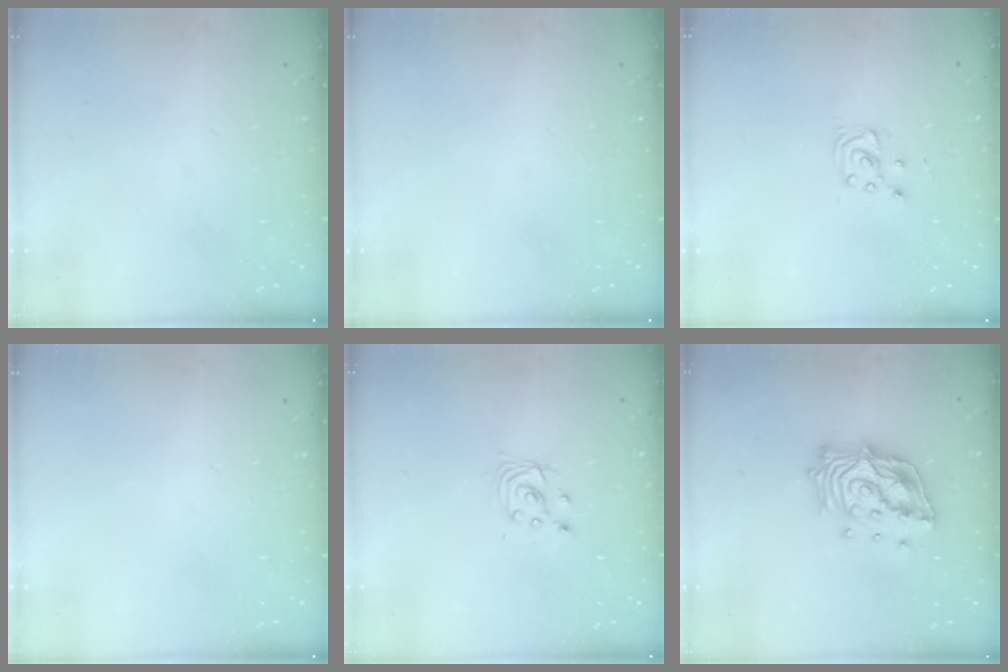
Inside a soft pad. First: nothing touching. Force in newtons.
{"total": 0.0}
{"total": 3.6, "press": 3.6, "slide": 0.4}
{"total": 0.0}
{"total": 3.3, "press": 3.3, "slide": 0.3}
{"total": 17.1, "press": 16.9, "slide": 2.5}